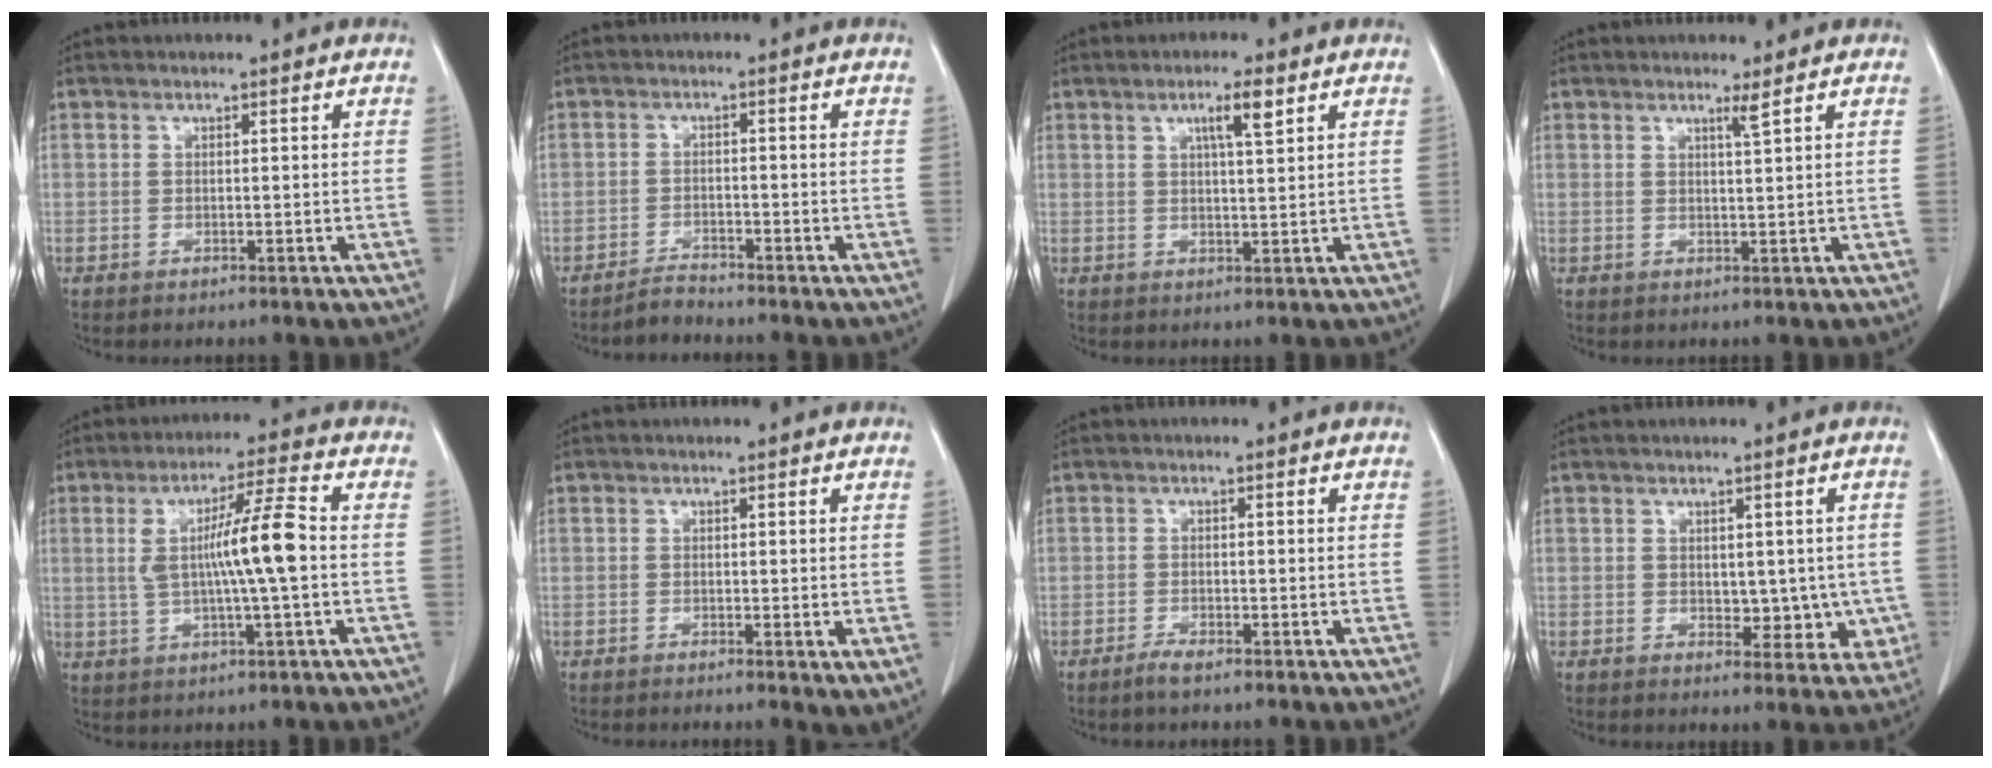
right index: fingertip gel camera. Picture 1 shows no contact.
{"total": 2.1, "force": [-2.1, 0.1, -0.1], "torque": [0.007, -0.007, -0.038]}
{"total": 4.1, "force": [2.1, 0.2, 3.5], "torque": [-0.059, 0.000, 0.035]}
{"total": 1.4, "force": [1.0, -0.5, 0.9], "torque": [-0.026, -0.011, 0.021]}
{"total": 9.9, "force": [0.3, 0.2, 9.9], "torque": [-0.180, 0.011, 0.003]}
{"total": 2.1, "force": [-0.4, 0.4, 2.0], "torque": [-0.028, -0.007, -0.006]}
{"total": 1.8, "force": [-1.4, 0.1, 1.1], "torque": [-0.026, -0.003, -0.028]}
{"total": 5.5, "force": [-0.2, 3.5, 4.2], "torque": [-0.031, 0.001, 0.006]}